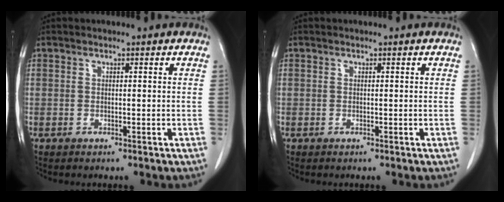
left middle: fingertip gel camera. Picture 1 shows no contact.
{"total": 0.0}